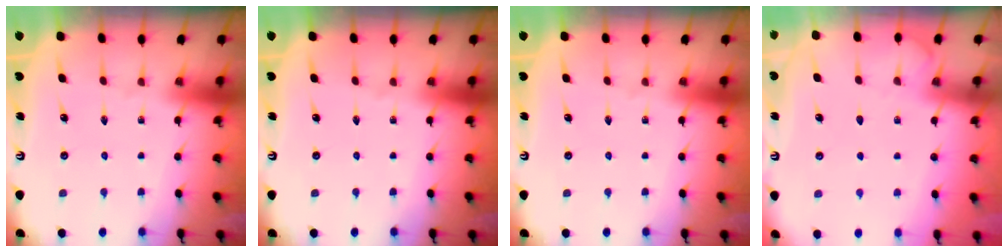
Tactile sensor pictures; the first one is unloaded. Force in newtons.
{"total": 0.0}
{"total": 0.0}
{"total": 2.3, "press": 2.3, "slide": 0.3}